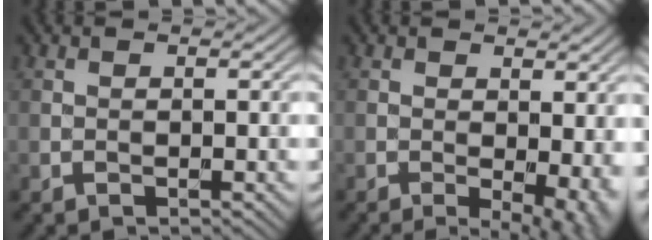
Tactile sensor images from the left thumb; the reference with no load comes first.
{"total": 6.5, "force": [-0.9, 2.8, 5.8], "torque": [-0.076, -0.009, -0.004]}